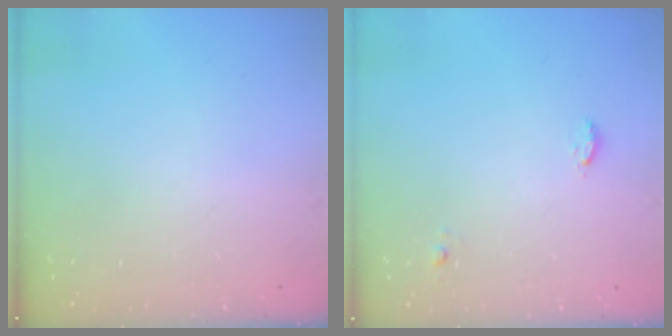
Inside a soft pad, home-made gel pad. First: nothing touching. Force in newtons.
{"total": 5.9, "press": 4.3, "slide": 4.1}